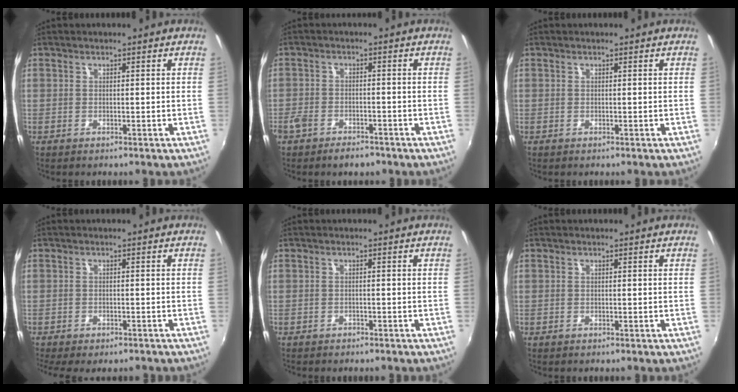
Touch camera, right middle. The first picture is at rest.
{"total": 5.8, "force": [-4.3, 2.7, 2.6], "torque": [-0.070, -0.007, -0.075]}
{"total": 0.0}
{"total": 5.9, "force": [-4.6, 1.9, 3.2], "torque": [-0.075, -0.029, -0.068]}
{"total": 1.5, "force": [-1.4, 0.5, 0.4], "torque": [-0.013, -0.005, -0.019]}
{"total": 0.0}